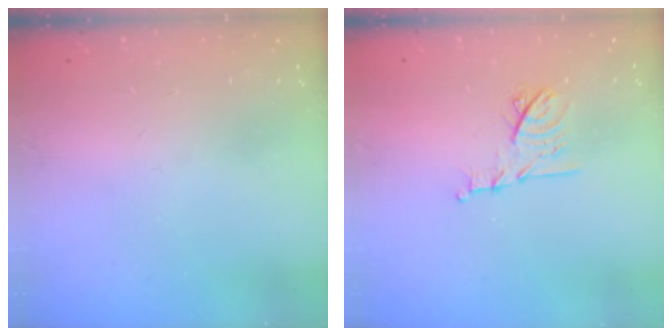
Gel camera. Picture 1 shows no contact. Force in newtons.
{"total": 10.5, "press": 10.5, "slide": 0.3}